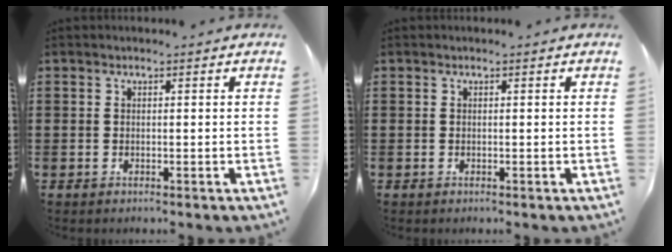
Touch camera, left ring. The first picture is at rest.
{"total": 0.0}